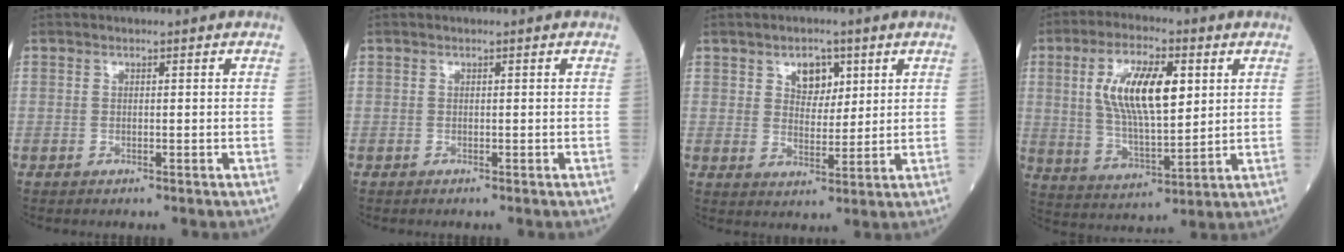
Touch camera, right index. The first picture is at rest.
{"total": 0.0}
{"total": 4.7, "force": [2.3, 2.9, 3.0], "torque": [-0.046, 0.005, 0.039]}
{"total": 13.2, "force": [3.5, 4.2, 12.0], "torque": [-0.238, 0.007, 0.066]}